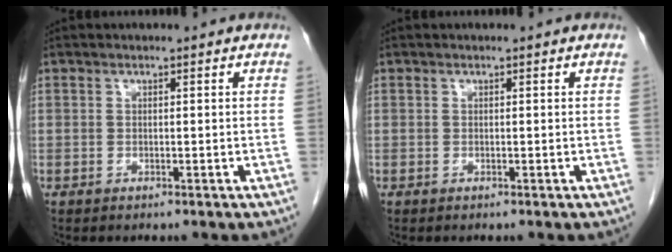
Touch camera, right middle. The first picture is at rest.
{"total": 0.0}